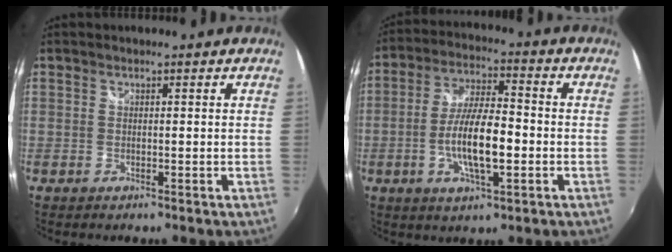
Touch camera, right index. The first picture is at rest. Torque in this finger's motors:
{"motor_torque": [1.29, -0.84, 0.85, 0.21]}